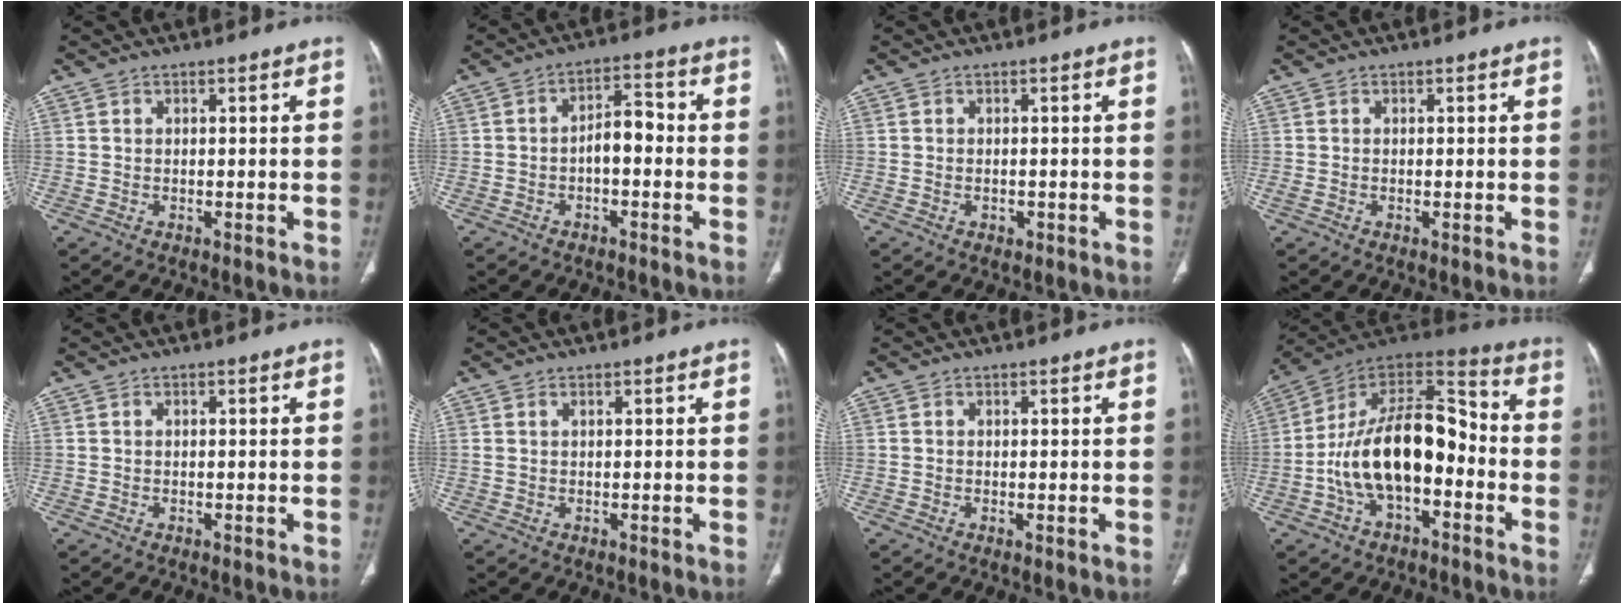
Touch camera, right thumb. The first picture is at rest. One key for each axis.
{"total": 5.7, "fx": -1.2, "fy": 3.0, "fz": 4.7, "tx": -0.062, "ty": 0.030, "tz": -0.026}
{"total": 1.1, "fx": -0.3, "fy": 0.8, "fz": 0.7, "tx": -0.011, "ty": 0.004, "tz": -0.001}
{"total": 0.9, "fx": -0.2, "fy": 0.4, "fz": 0.7, "tx": -0.020, "ty": -0.004, "tz": -0.004}
{"total": 0.0}
{"total": 0.8, "fx": 0.3, "fy": 0.4, "fz": 0.5, "tx": -0.015, "ty": 0.010, "tz": 0.011}
{"total": 0.6, "fx": -0.1, "fy": 0.2, "fz": 0.6, "tx": -0.016, "ty": -0.004, "tz": -0.002}
{"total": 19.9, "fx": -4.1, "fy": 10.8, "fz": 16.2, "tx": -0.259, "ty": 0.064, "tz": -0.073}